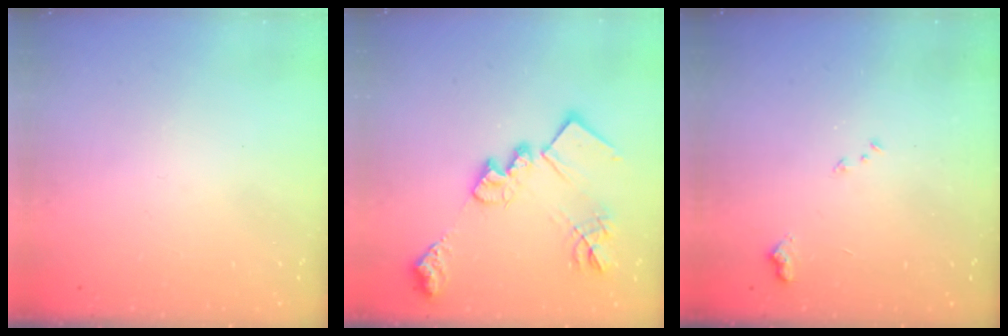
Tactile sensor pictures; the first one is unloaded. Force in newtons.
{"total": 20.0, "press": 19.9, "slide": 1.3}
{"total": 7.7, "press": 7.7, "slide": 0.8}